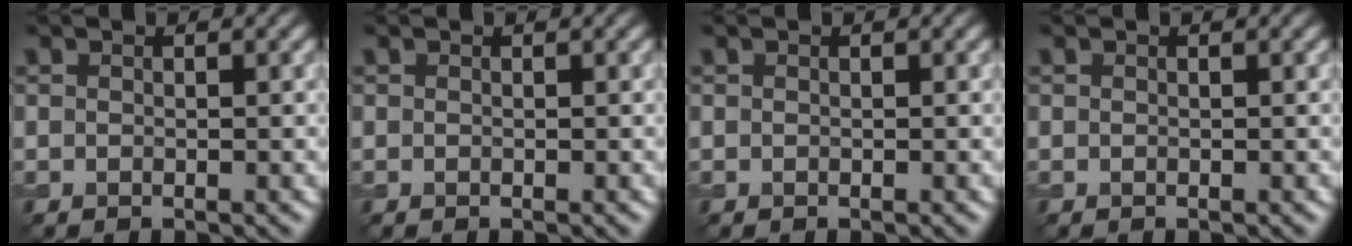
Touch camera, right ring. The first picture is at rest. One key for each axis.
{"total": 0.0}
{"total": 0.0}
{"total": 0.0}